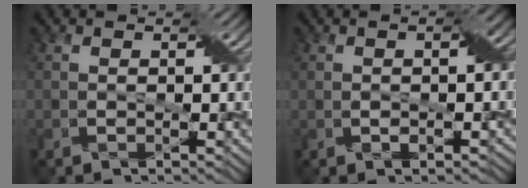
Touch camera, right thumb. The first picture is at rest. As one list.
[{"total": 2.7, "force": [-0.3, 1.2, 2.4], "torque": [-0.043, 0.001, -0.003]}]